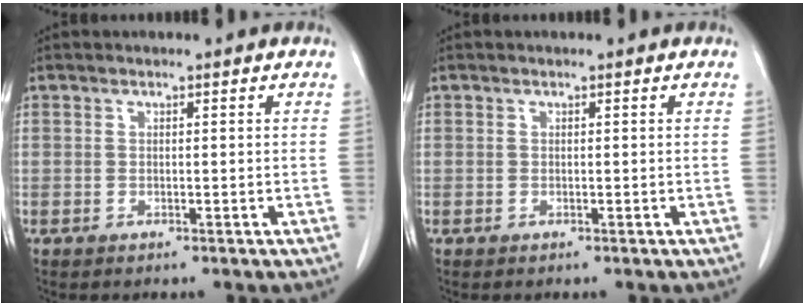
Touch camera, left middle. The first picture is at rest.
{"total": 0.0}